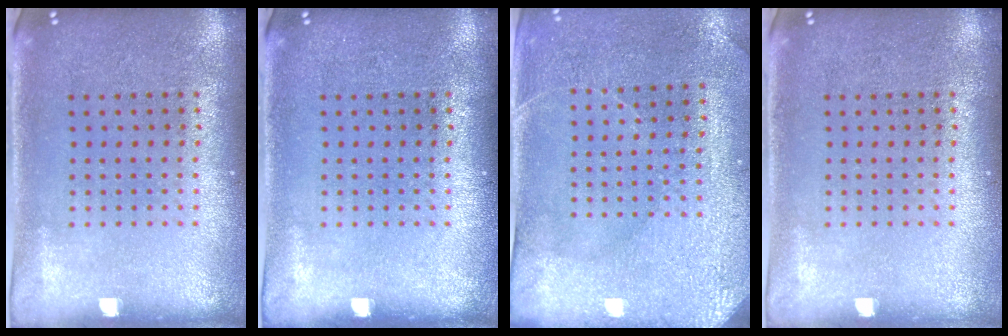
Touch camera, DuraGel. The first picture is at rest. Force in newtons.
{"total": 0.0}
{"total": 2.9, "press": 2.8, "slide": 0.7}
{"total": 0.0}